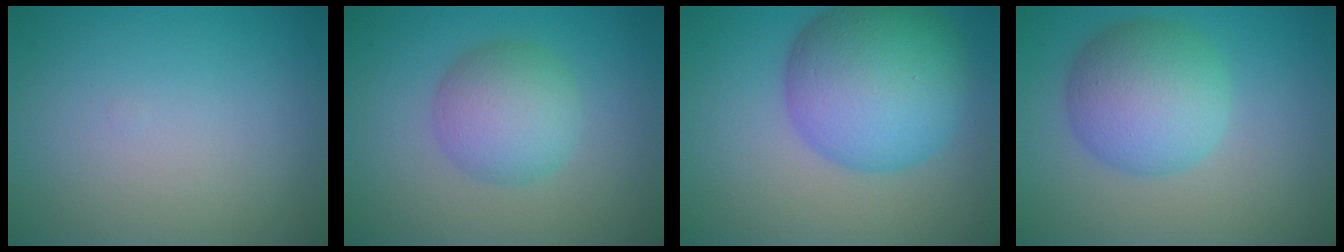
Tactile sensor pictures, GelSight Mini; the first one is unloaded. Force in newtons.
{"total": 4.7, "press": 4.7, "slide": 0.1}
{"total": 10.8, "press": 10.8, "slide": 0.3}
{"total": 6.5, "press": 6.5, "slide": 0.0}